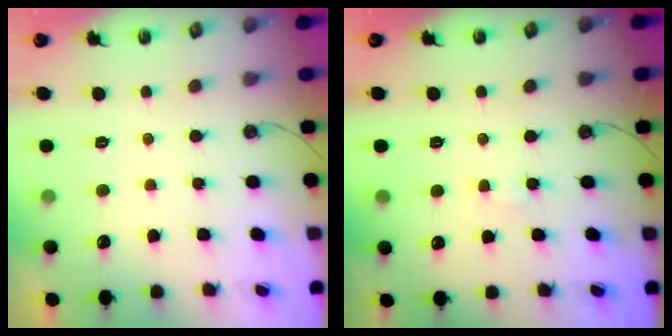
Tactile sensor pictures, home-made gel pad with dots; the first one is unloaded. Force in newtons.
{"total": 1.9, "press": 1.9, "slide": 0.2}